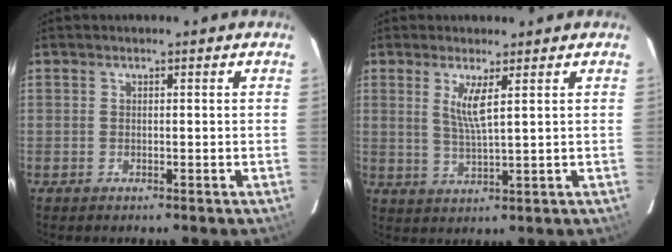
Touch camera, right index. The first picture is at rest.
{"total": 4.5, "force": [1.8, 0.0, 4.1], "torque": [-0.081, -0.010, 0.035]}